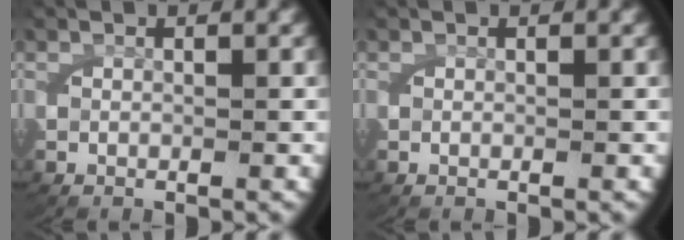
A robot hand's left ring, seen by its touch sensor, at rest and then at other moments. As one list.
[{"total": 0.0}]